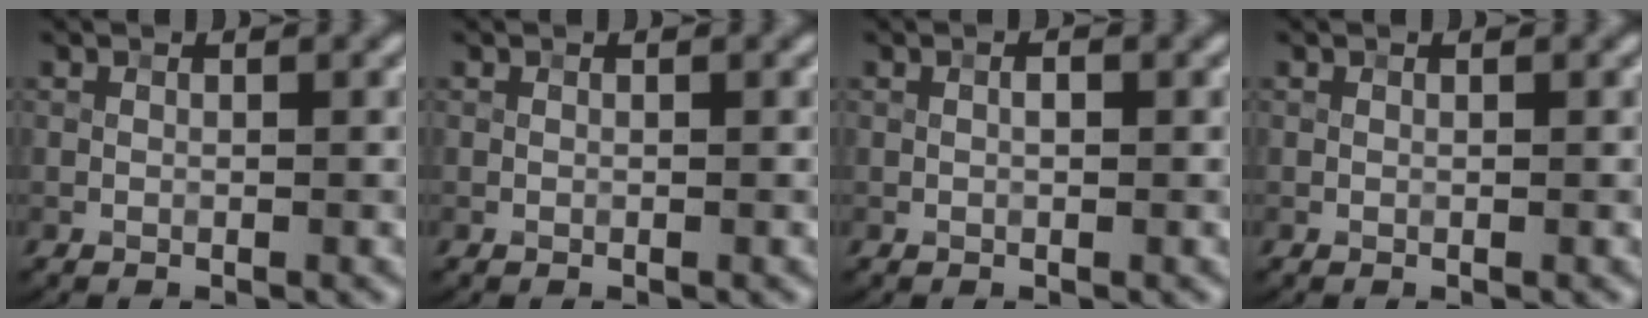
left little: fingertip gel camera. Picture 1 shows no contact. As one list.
[{"total": 0.0}, {"total": 0.7, "force": [0.0, 0.3, 0.7], "torque": [-0.010, 0.001, 0.000]}, {"total": 0.0}]